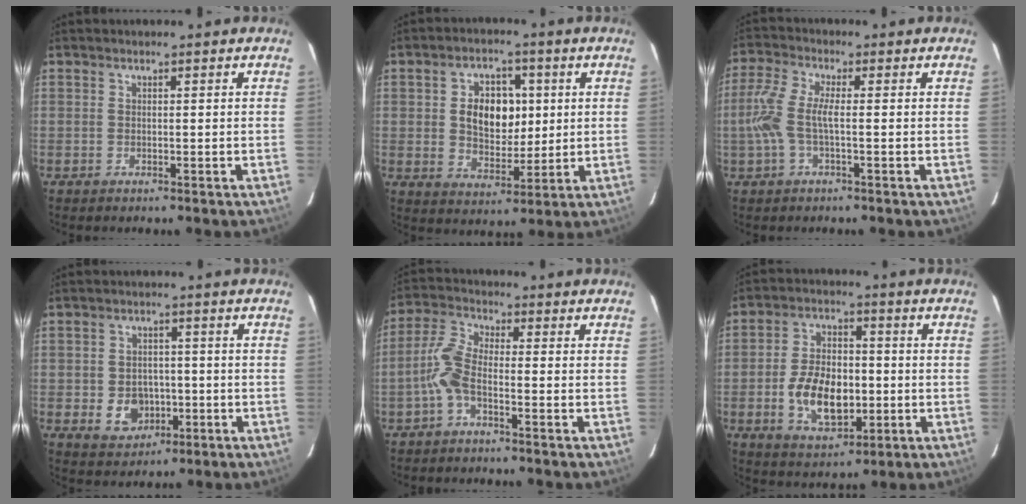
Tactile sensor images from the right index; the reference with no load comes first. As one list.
[{"total": 9.8, "force": [1.6, 6.7, 6.9], "torque": [-0.121, 0.011, 0.033]}, {"total": 6.9, "force": [-1.0, 1.5, 6.6], "torque": [-0.155, 0.006, -0.018]}, {"total": 6.6, "force": [-1.9, 5.6, 2.9], "torque": [-0.071, 0.010, -0.013]}, {"total": 5.6, "force": [-2.4, 1.8, 4.8], "torque": [-0.114, 0.013, -0.054]}, {"total": 12.2, "force": [-2.6, 7.2, 9.5], "torque": [-0.189, 0.008, -0.035]}]